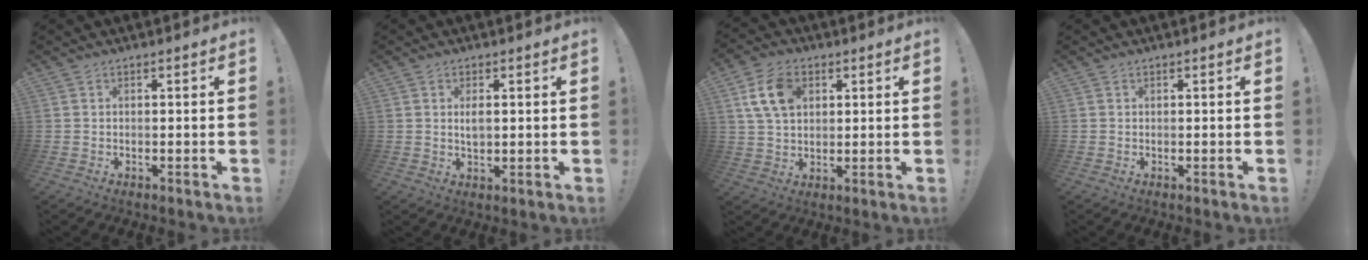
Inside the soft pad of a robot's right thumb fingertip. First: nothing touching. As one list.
[{"total": 2.7, "force": [0.6, 1.3, 2.2], "torque": [-0.031, -0.003, 0.007]}, {"total": 11.3, "force": [3.9, 7.7, 7.3], "torque": [-0.132, 0.007, 0.079]}, {"total": 0.0}]